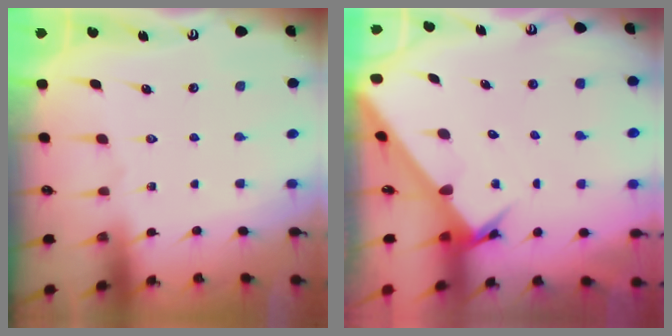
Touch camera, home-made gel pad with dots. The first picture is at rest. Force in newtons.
{"total": 3.0, "press": 3.0, "slide": 0.3}